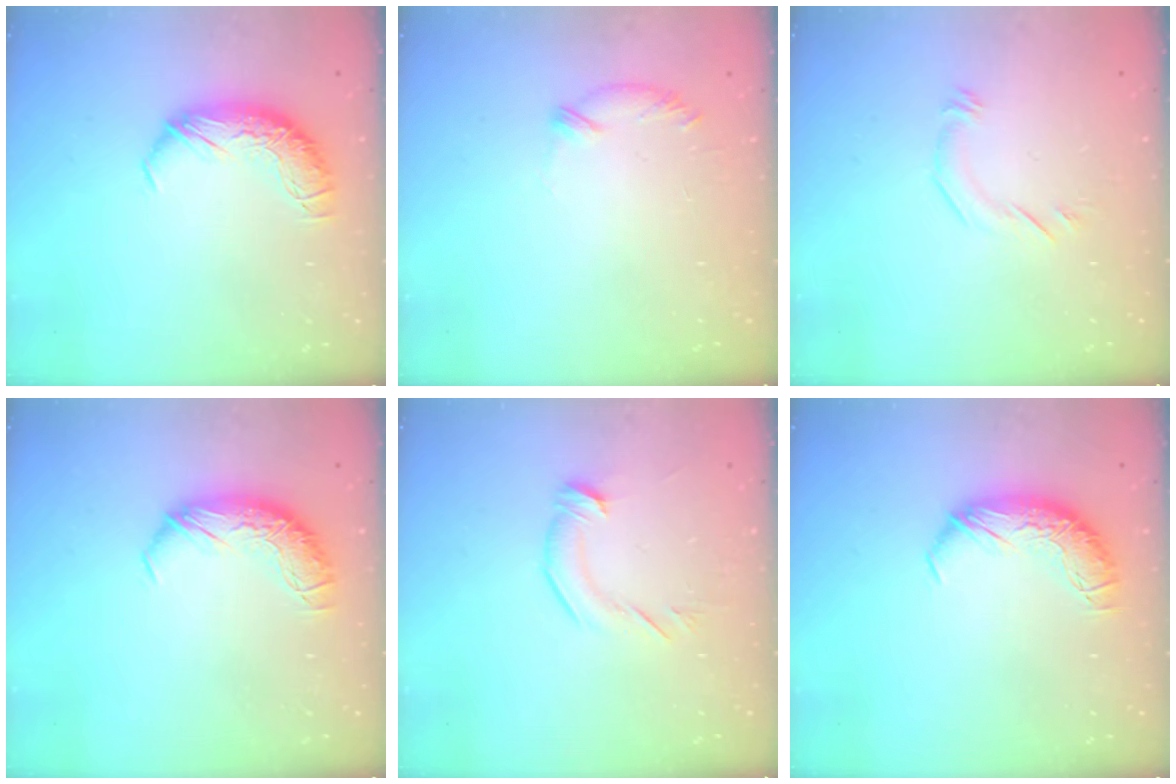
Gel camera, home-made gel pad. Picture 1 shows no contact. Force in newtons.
{"total": 6.3, "press": 6.2, "slide": 0.8}
{"total": 5.8, "press": 5.8, "slide": 0.8}
{"total": 0.0}
{"total": 2.8, "press": 2.7, "slide": 0.4}
{"total": 0.0}